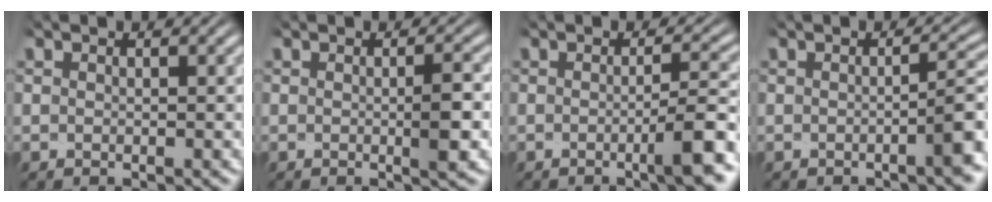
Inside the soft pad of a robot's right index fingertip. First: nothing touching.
{"total": 2.4, "force": [-0.1, 0.5, 2.3], "torque": [-0.034, 0.007, -0.010]}
{"total": 4.1, "force": [-1.4, 0.8, 3.7], "torque": [-0.043, 0.018, -0.036]}
{"total": 4.1, "force": [-0.7, 1.4, 3.8], "torque": [-0.040, 0.019, -0.023]}